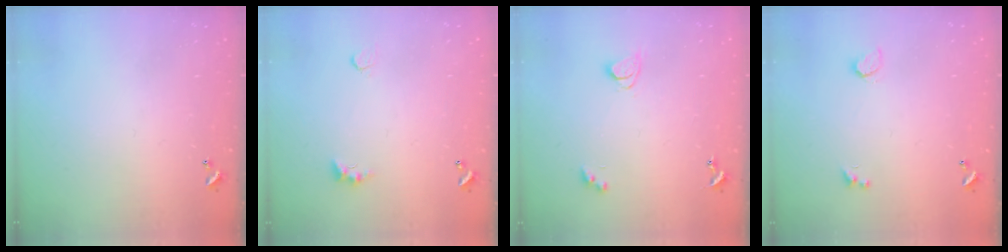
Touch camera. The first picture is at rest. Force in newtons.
{"total": 3.0, "press": 2.9, "slide": 0.7}
{"total": 2.3, "press": 2.3, "slide": 0.3}
{"total": 1.0, "press": 0.8, "slide": 0.5}